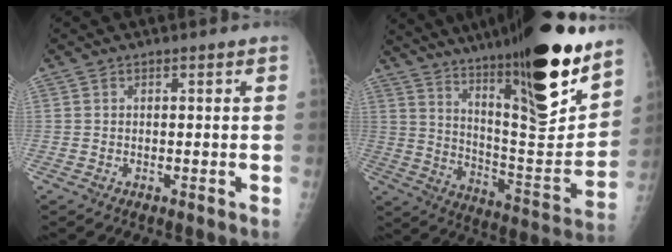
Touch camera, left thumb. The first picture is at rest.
{"total": 30.2, "force": [19.7, 6.0, 22.2], "torque": [-0.315, -0.083, 0.316]}